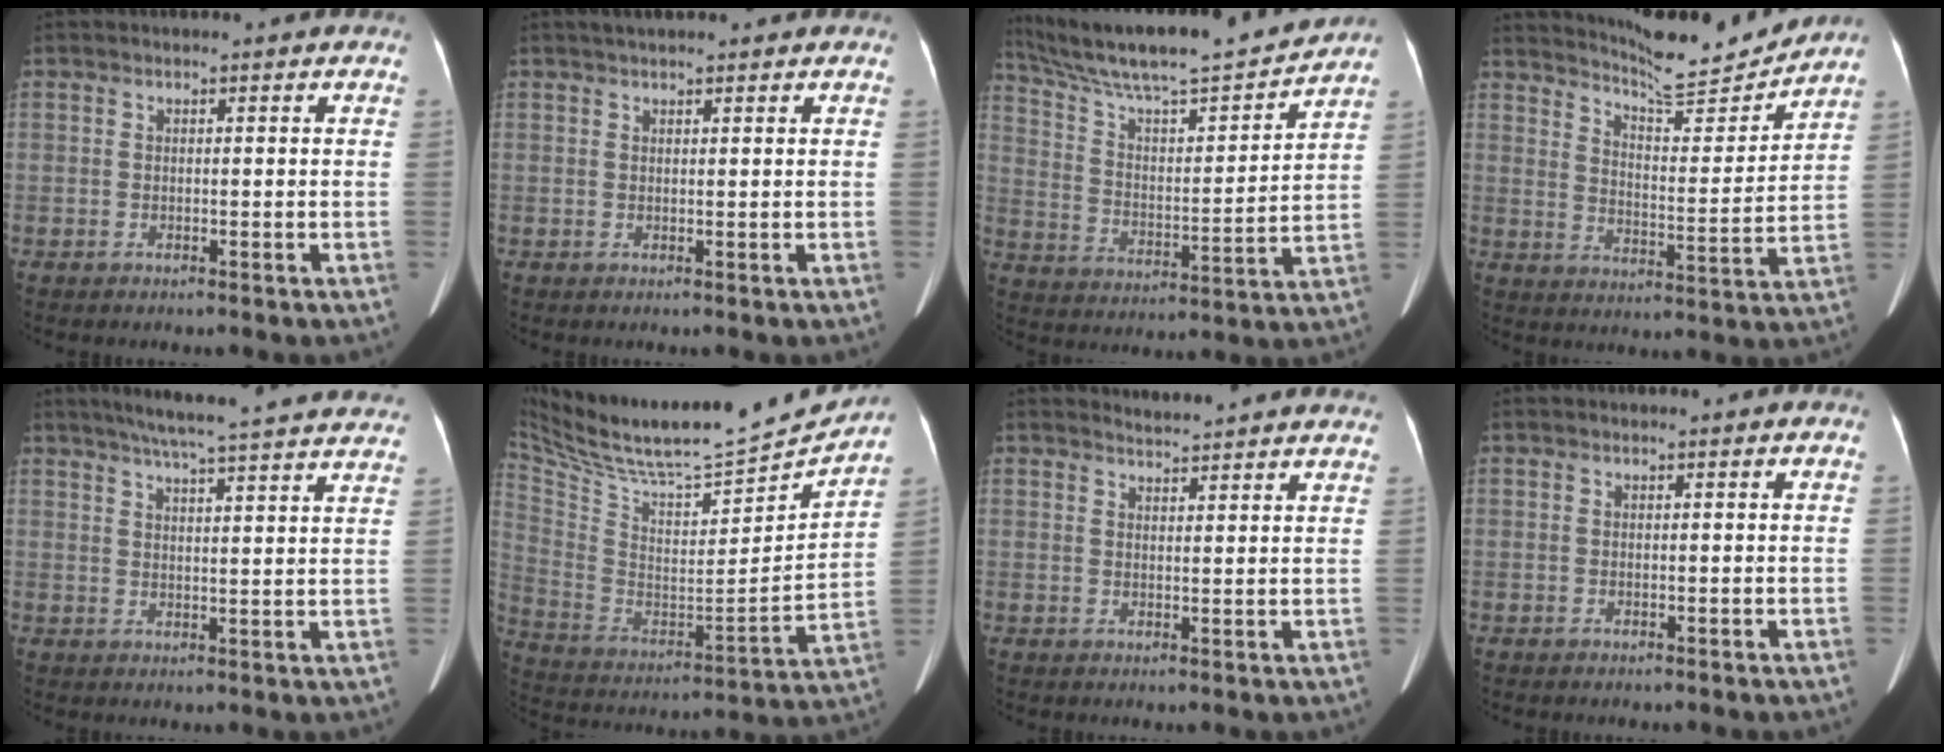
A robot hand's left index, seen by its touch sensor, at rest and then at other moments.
{"total": 2.0, "force": [1.4, 0.5, 1.4], "torque": [-0.018, 0.024, 0.023]}
{"total": 19.2, "force": [17.1, 0.9, 8.7], "torque": [-0.157, 0.004, 0.277]}
{"total": 12.1, "force": [11.7, 0.0, 2.8], "torque": [-0.050, -0.023, 0.173]}
{"total": 23.8, "force": [21.6, 1.0, 10.0], "torque": [-0.153, -0.009, 0.264]}
{"total": 25.8, "force": [23.4, 3.1, 10.5], "torque": [-0.210, -0.047, 0.367]}
{"total": 7.3, "force": [7.2, 0.0, 1.0], "torque": [-0.016, 0.005, 0.075]}
{"total": 0.0}